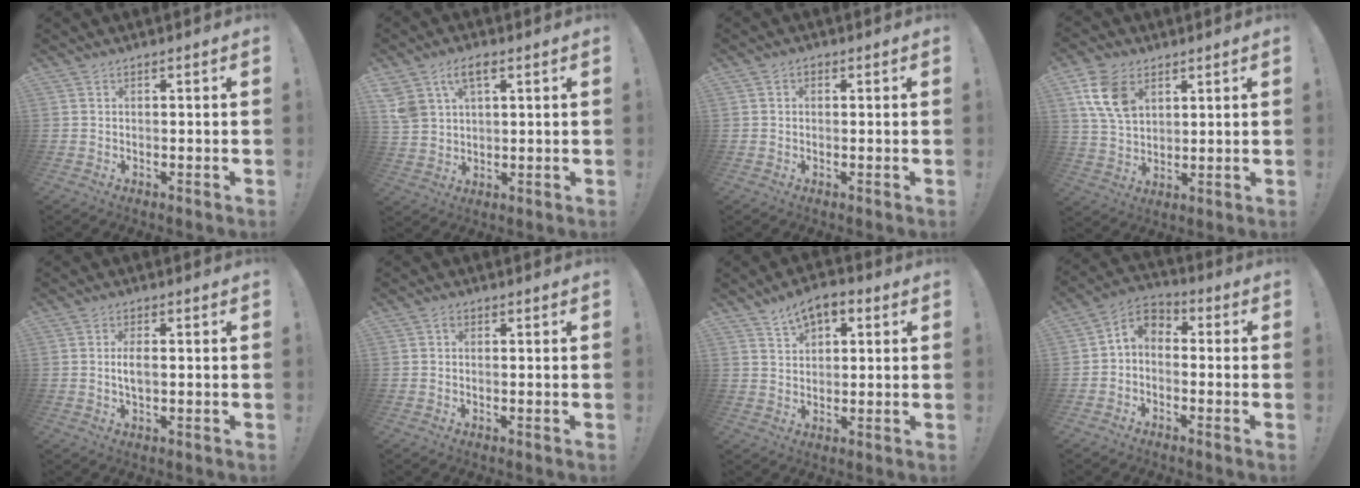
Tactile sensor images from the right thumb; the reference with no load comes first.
{"total": 8.3, "force": [4.1, 5.0, 5.2], "torque": [-0.093, -0.001, 0.080]}
{"total": 1.3, "force": [-0.2, 1.1, 0.7], "torque": [-0.012, 0.005, -0.004]}
{"total": 12.5, "force": [5.6, 8.4, 7.3], "torque": [-0.135, -0.006, 0.111]}
{"total": 3.4, "force": [-0.1, 1.3, 3.1], "torque": [-0.059, 0.000, -0.006]}
{"total": 0.7, "force": [-0.1, 0.4, 0.5], "torque": [-0.005, 0.001, -0.004]}
{"total": 6.8, "force": [4.0, 4.0, 3.9], "torque": [-0.054, -0.017, 0.071]}
{"total": 5.2, "force": [-1.4, 3.8, 3.2], "torque": [-0.071, 0.016, -0.021]}